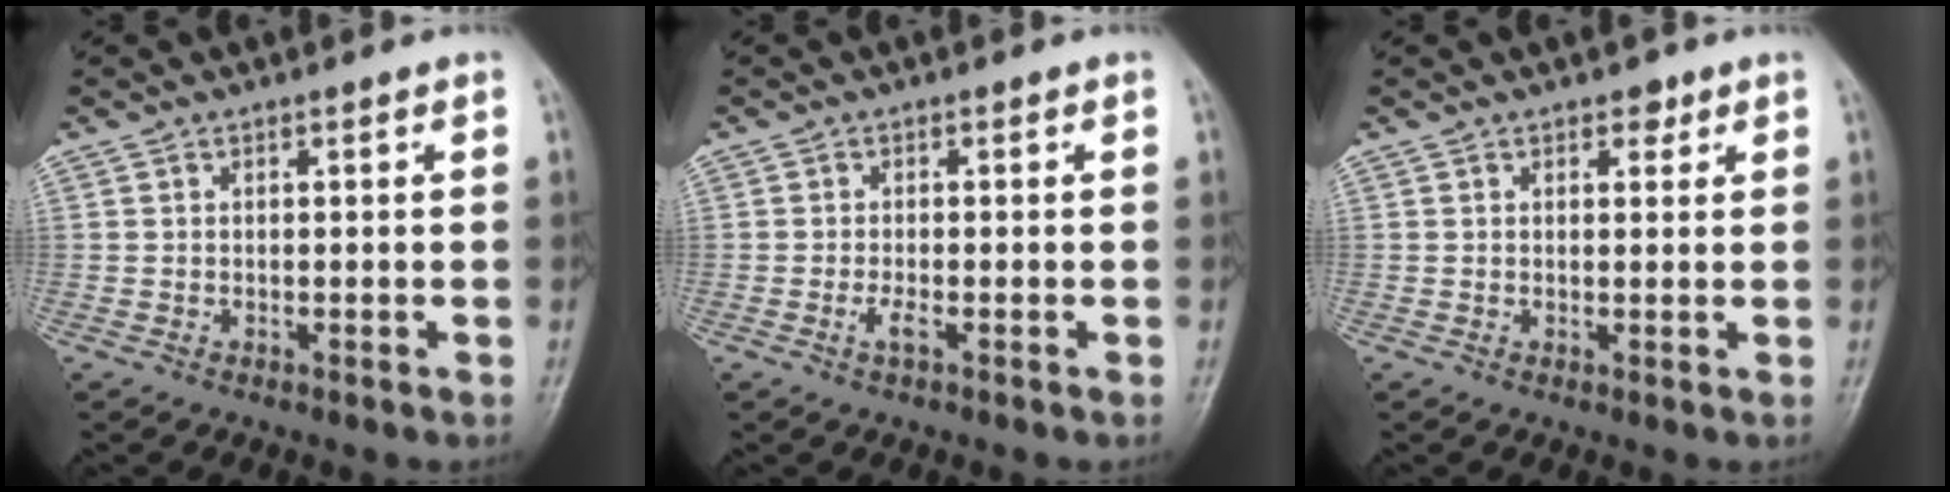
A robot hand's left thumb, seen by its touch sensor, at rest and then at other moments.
{"total": 1.8, "force": [-0.8, 0.5, 1.6], "torque": [-0.035, -0.001, -0.019]}
{"total": 2.1, "force": [1.3, 1.3, 1.0], "torque": [0.001, -0.005, 0.014]}